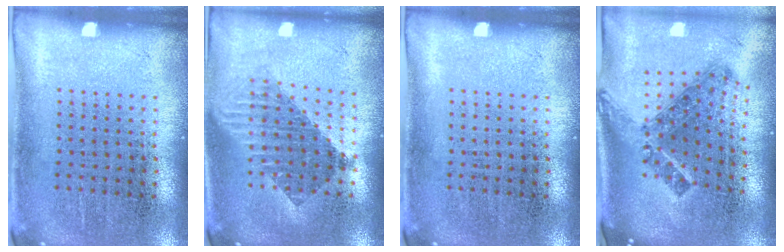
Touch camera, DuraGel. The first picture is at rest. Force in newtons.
{"total": 1.6, "press": 1.4, "slide": 0.9}
{"total": 0.0}
{"total": 1.6, "press": 1.1, "slide": 1.1}